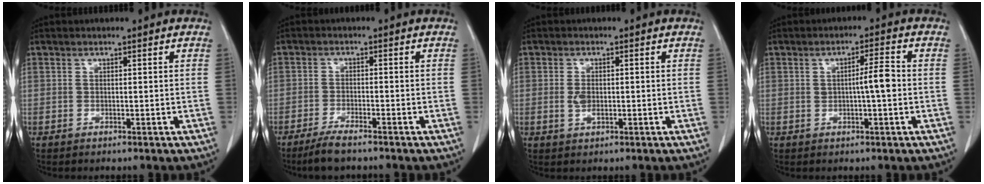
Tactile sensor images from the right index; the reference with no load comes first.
{"total": 4.1, "force": [-3.4, 0.4, 2.3], "torque": [-0.049, -0.009, -0.063]}
{"total": 2.2, "force": [-0.2, 1.0, 2.0], "torque": [-0.039, 0.001, 0.000]}
{"total": 3.9, "force": [-0.1, 0.3, 3.9], "torque": [-0.061, 0.006, 0.000]}